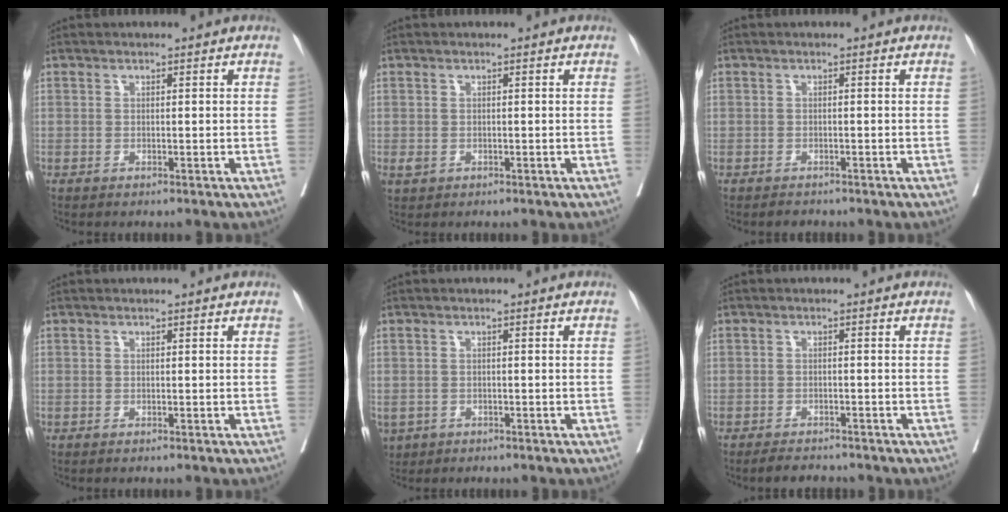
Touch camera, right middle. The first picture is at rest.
{"total": 1.1, "force": [-0.3, 0.9, 0.6], "torque": [-0.012, 0.001, 0.000]}
{"total": 1.3, "force": [-1.2, 0.4, 0.2], "torque": [-0.006, -0.001, -0.018]}
{"total": 0.0}
{"total": 4.9, "force": [-2.6, 3.7, 1.9], "torque": [-0.053, -0.004, -0.038]}
{"total": 3.7, "force": [-3.4, 0.9, 1.1], "torque": [-0.017, -0.005, -0.051]}